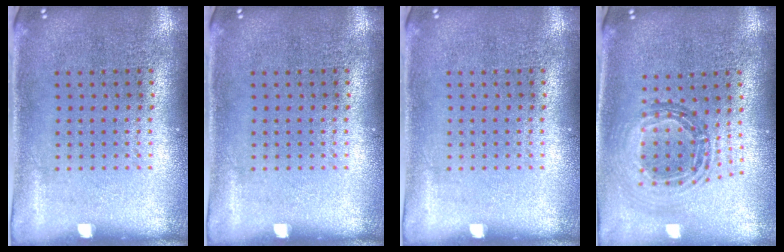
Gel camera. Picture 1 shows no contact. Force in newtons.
{"total": 0.0}
{"total": 0.0}
{"total": 0.9, "press": 0.9, "slide": 0.2}